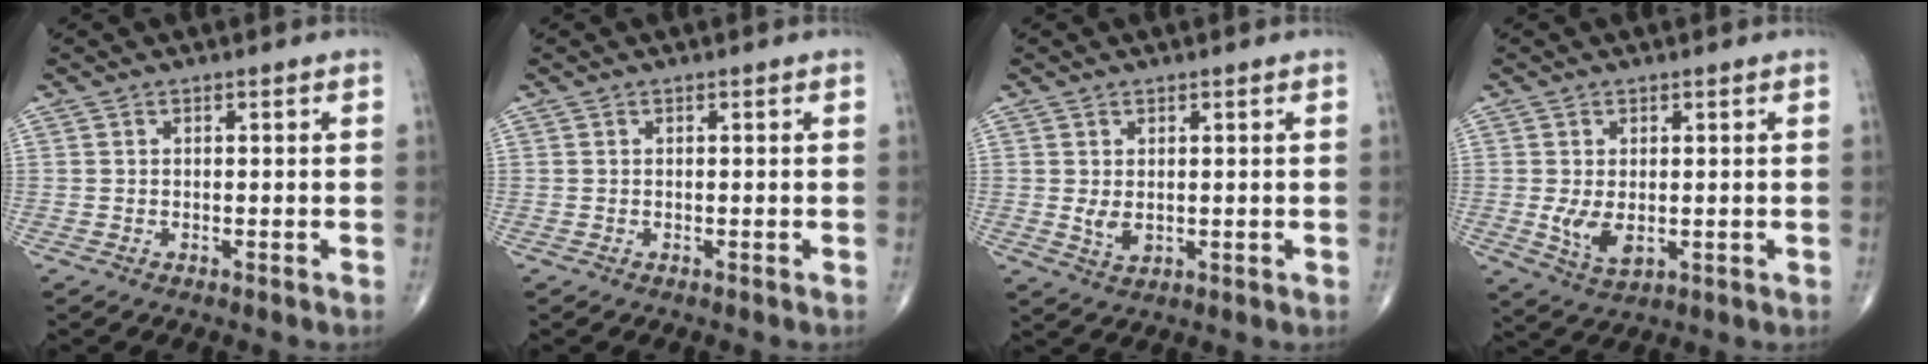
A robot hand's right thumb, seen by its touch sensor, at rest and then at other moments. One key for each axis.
{"total": 0.0}
{"total": 3.0, "fx": 0.3, "fy": 1.9, "fz": 2.3, "tx": -0.036, "ty": -0.010, "tz": 0.013}
{"total": 5.5, "fx": -0.3, "fy": 3.2, "fz": 4.5, "tx": -0.083, "ty": -0.015, "tz": 0.004}